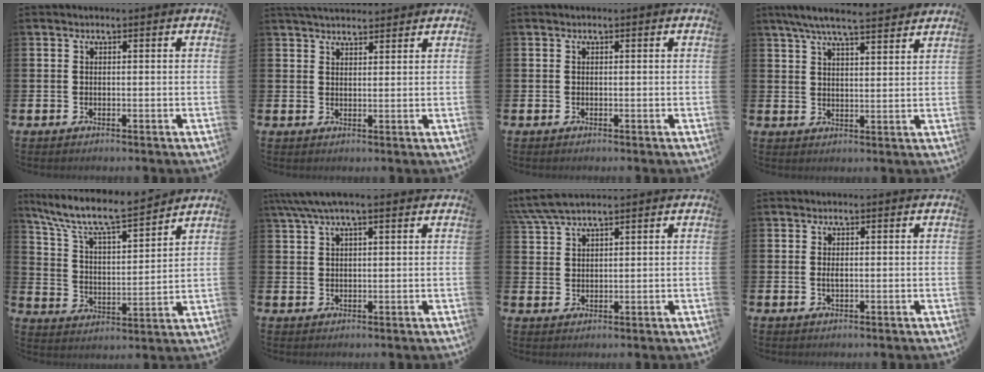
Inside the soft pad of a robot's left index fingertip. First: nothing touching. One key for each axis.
{"total": 3.2, "fx": 3.1, "fy": 0.6, "fz": 0.4, "tx": -0.007, "ty": -0.015, "tz": 0.056}
{"total": 0.0}
{"total": 6.7, "fx": 6.2, "fy": 0.5, "fz": 2.4, "tx": -0.058, "ty": -0.026, "tz": 0.110}
{"total": 9.4, "fx": 8.4, "fy": 1.6, "fz": 3.9, "tx": -0.113, "ty": -0.052, "tz": 0.144}
{"total": 4.3, "fx": 3.0, "fy": 1.0, "fz": 2.9, "tx": -0.053, "ty": -0.002, "tz": 0.053}
{"total": 4.8, "fx": 4.3, "fy": 0.8, "fz": 2.0, "tx": -0.050, "ty": -0.009, "tz": 0.080}
{"total": 0.9, "fx": 0.1, "fy": 0.3, "fz": 0.8, "tx": -0.009, "ty": -0.001, "tz": -0.001}